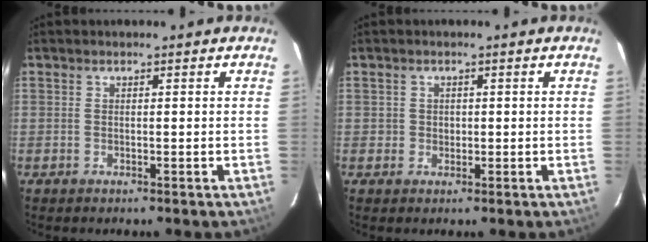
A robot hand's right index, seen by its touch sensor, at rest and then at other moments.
{"total": 1.7, "force": [-0.1, 1.7, 0.2], "torque": [-0.001, 0.001, -0.001]}